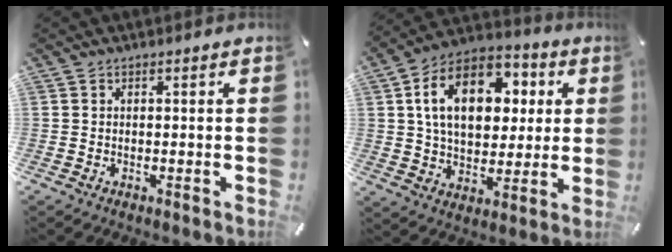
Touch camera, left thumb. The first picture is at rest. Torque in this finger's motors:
{"motor_torque": [2.51, 2.51, 2.20, -0.57, 0.29]}